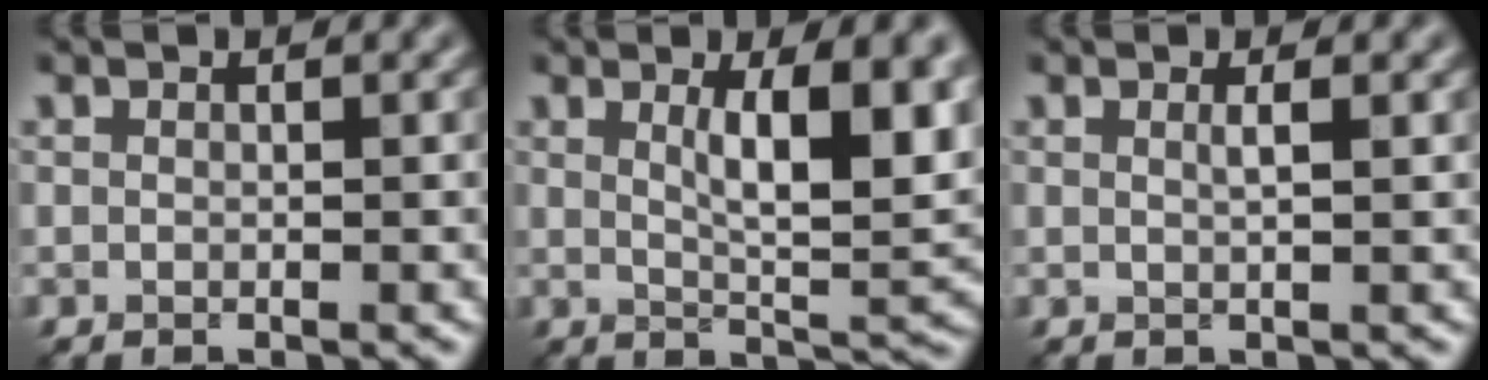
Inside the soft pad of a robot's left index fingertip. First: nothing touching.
{"total": 8.3, "force": [2.2, 2.3, 7.6], "torque": [-0.107, -0.009, 0.040]}
{"total": 1.2, "force": [0.3, 0.4, 1.1], "torque": [-0.010, 0.004, 0.001]}